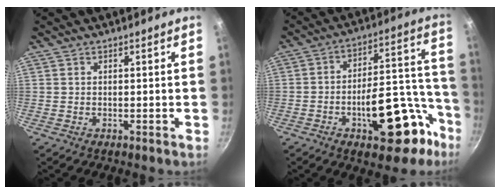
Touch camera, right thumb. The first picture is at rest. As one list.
[{"total": 20.4, "force": [-9.4, 9.9, 15.2], "torque": [-0.147, 0.080, -0.127]}]